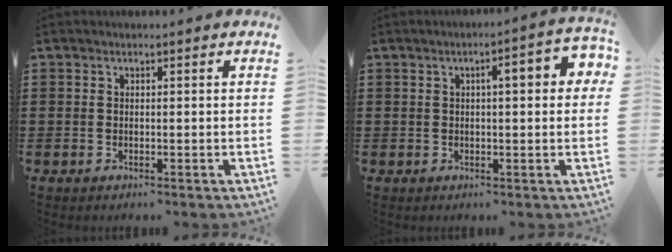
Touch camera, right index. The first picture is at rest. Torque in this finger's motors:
{"motor_torque": [1.16, -0.11, 0.63, 0.07]}